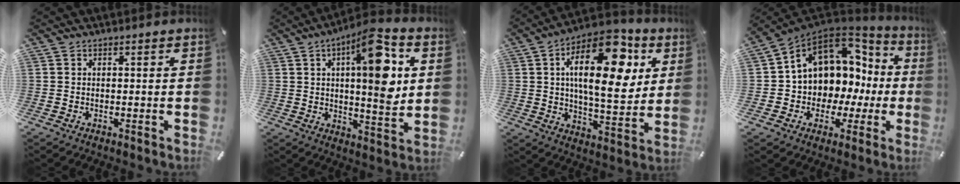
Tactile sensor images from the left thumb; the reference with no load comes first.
{"total": 16.4, "force": [5.6, 5.6, 14.4], "torque": [-0.203, -0.028, 0.084]}
{"total": 22.4, "force": [7.6, 11.0, 18.0], "torque": [-0.276, -0.028, 0.116]}
{"total": 11.2, "force": [3.9, 9.3, 4.8], "torque": [-0.083, -0.048, 0.074]}